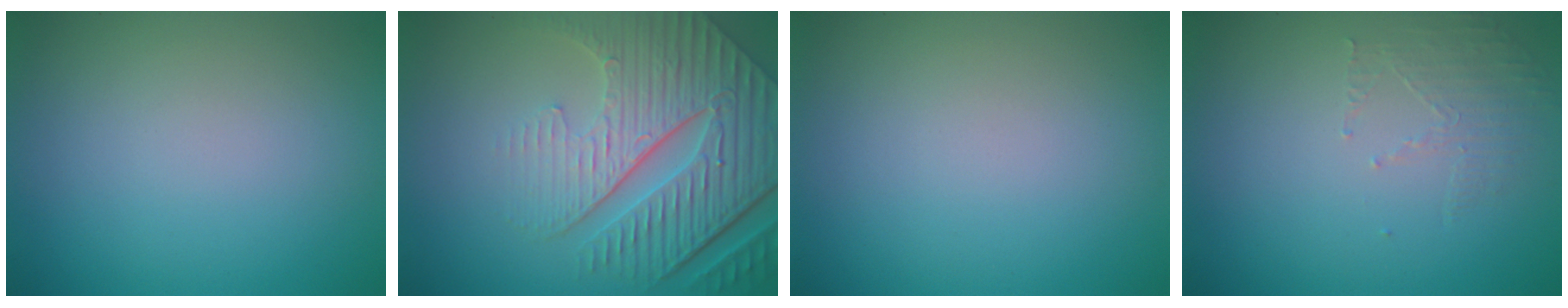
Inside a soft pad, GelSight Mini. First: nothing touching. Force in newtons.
{"total": 9.0, "press": 6.3, "slide": 6.5}
{"total": 0.0}
{"total": 1.5, "press": 0.5, "slide": 1.4}